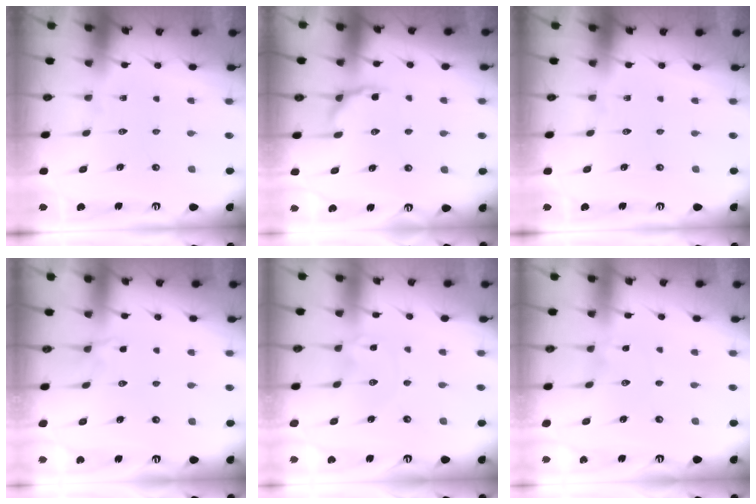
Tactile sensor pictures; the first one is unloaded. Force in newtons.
{"total": 5.6, "press": 5.2, "slide": 2.0}
{"total": 0.0}
{"total": 2.1, "press": 1.3, "slide": 1.6}
{"total": 1.5, "press": 1.4, "slide": 0.2}
{"total": 1.8, "press": 1.7, "slide": 0.2}